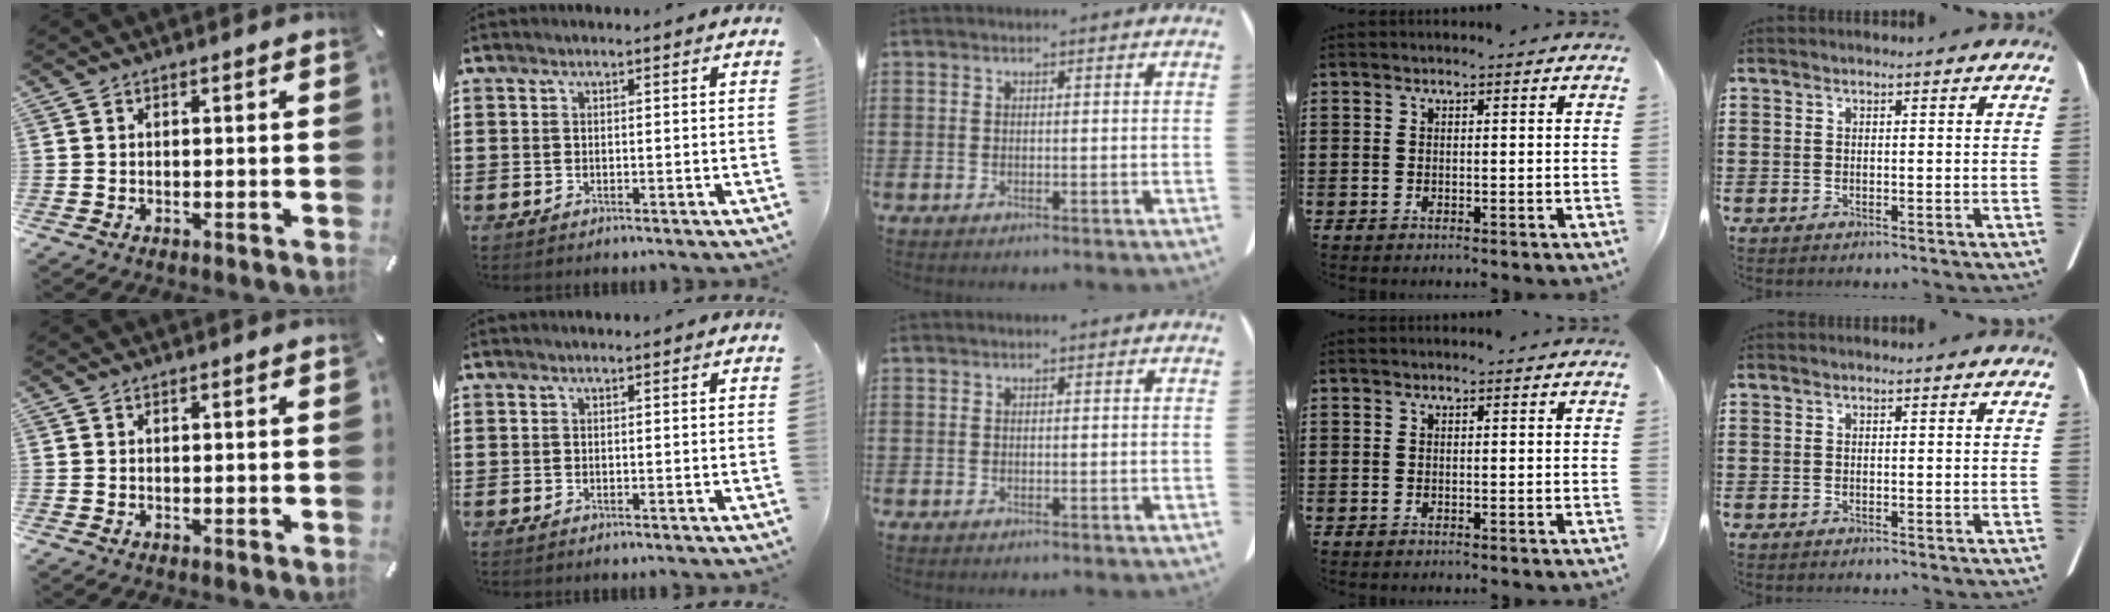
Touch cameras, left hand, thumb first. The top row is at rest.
{}